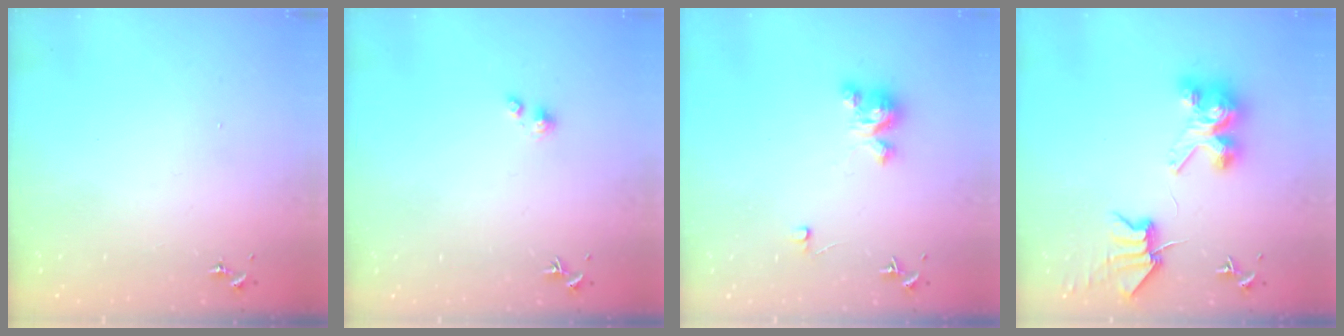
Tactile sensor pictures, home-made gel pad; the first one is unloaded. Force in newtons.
{"total": 2.2, "press": 2.2, "slide": 0.2}
{"total": 4.7, "press": 4.7, "slide": 0.3}
{"total": 9.1, "press": 9.1, "slide": 1.2}